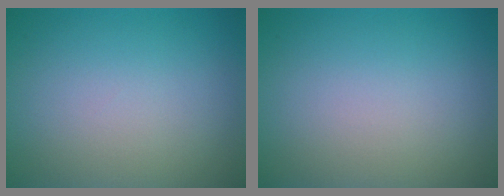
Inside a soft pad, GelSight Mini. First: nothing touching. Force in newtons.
{"total": 0.0}